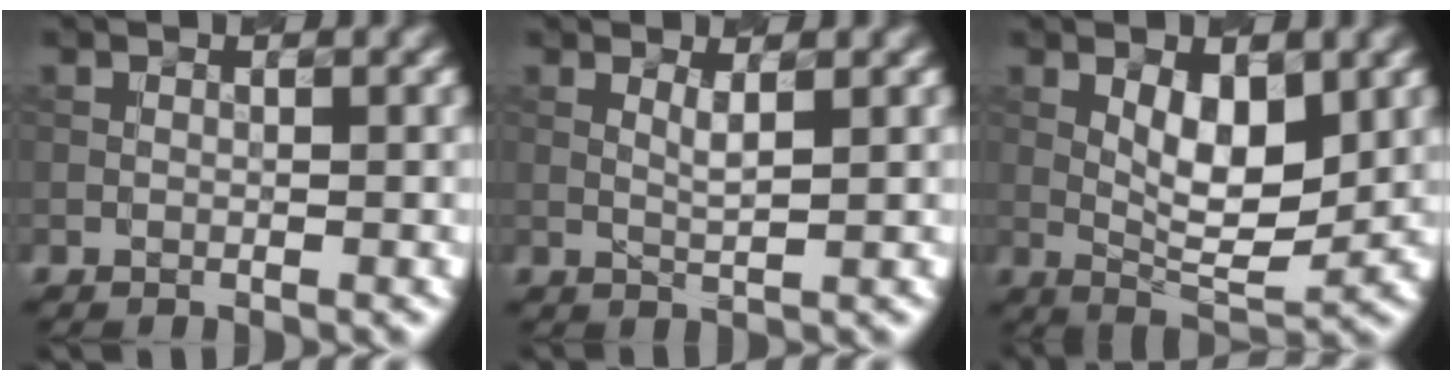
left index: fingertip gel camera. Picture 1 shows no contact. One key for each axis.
{"total": 1.5, "fx": 0.7, "fy": 0.2, "fz": 1.3, "tx": -0.026, "ty": -0.002, "tz": 0.012}
{"total": 5.3, "fx": 1.3, "fy": 2.0, "fz": 4.8, "tx": -0.078, "ty": -0.005, "tz": 0.025}